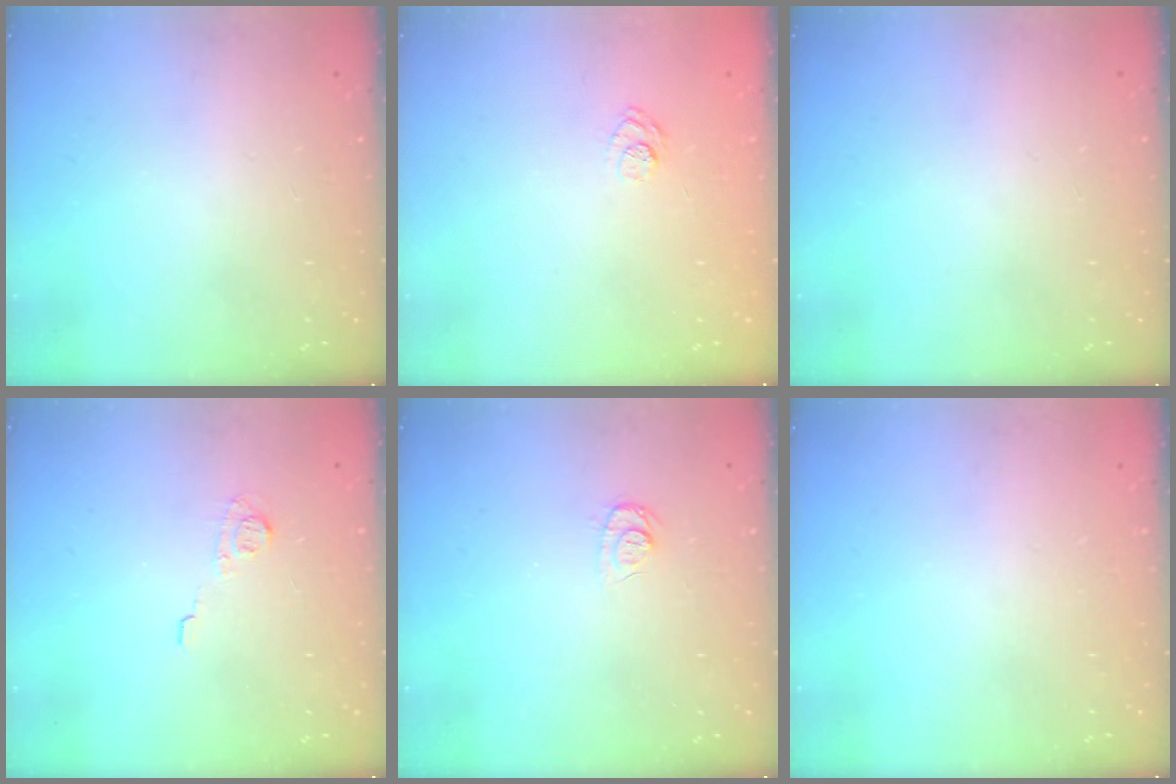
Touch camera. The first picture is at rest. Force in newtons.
{"total": 7.6, "press": 7.5, "slide": 1.2}
{"total": 0.0}
{"total": 5.5, "press": 5.5, "slide": 0.3}
{"total": 6.6, "press": 6.6, "slide": 0.7}
{"total": 0.0}